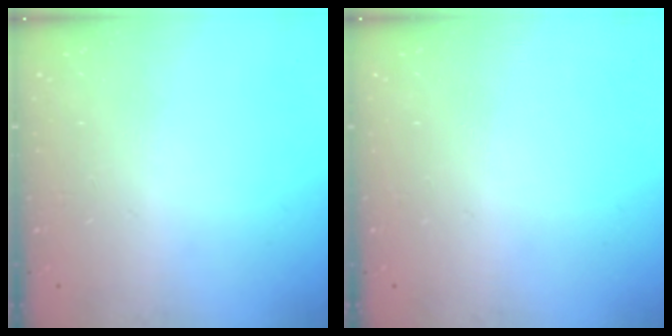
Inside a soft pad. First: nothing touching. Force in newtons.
{"total": 0.0}